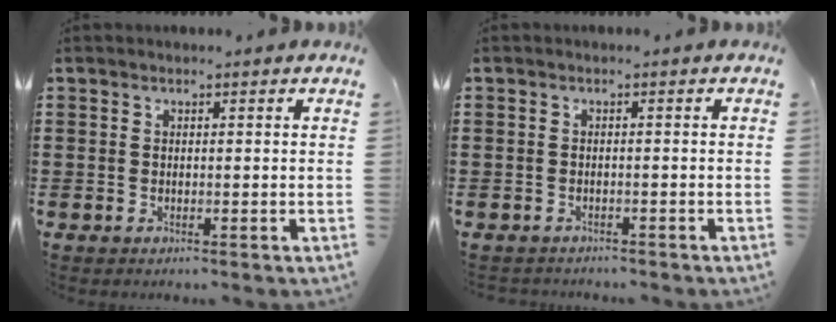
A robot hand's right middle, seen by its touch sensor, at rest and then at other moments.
{"total": 0.9, "force": [-0.9, 0.2, -0.2], "torque": [0.001, 0.003, -0.020]}